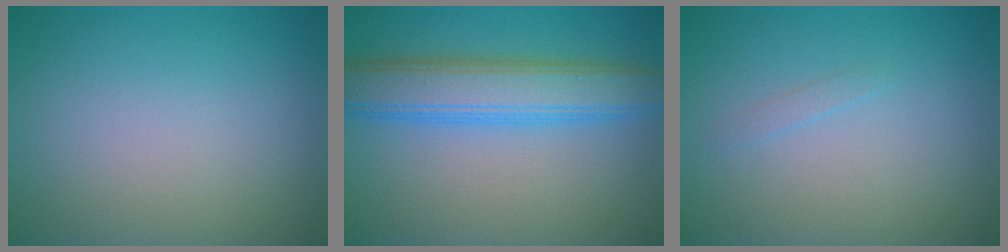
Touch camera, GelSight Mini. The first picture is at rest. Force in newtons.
{"total": 7.5, "press": 7.5, "slide": 0.1}
{"total": 0.5, "press": 0.5, "slide": 0.1}